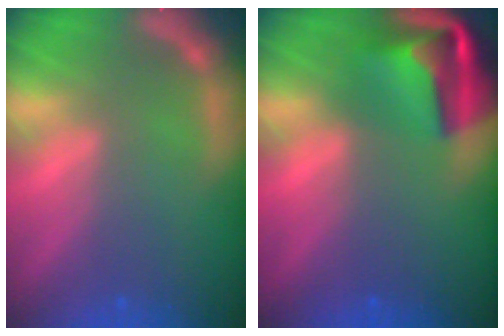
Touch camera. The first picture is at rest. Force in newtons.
{"total": 8.4}